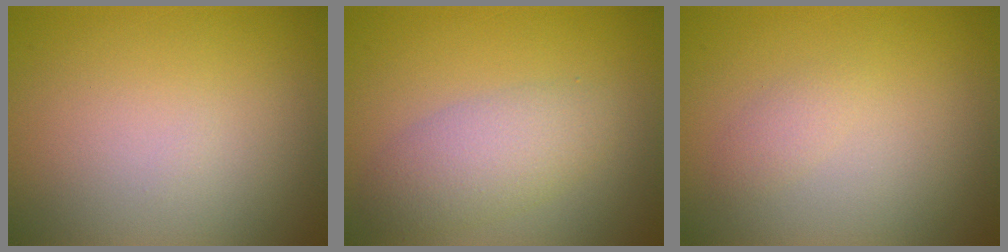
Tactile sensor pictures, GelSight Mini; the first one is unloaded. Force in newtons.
{"total": 3.6, "press": 3.6, "slide": 0.0}
{"total": 1.0, "press": 1.0, "slide": 0.1}